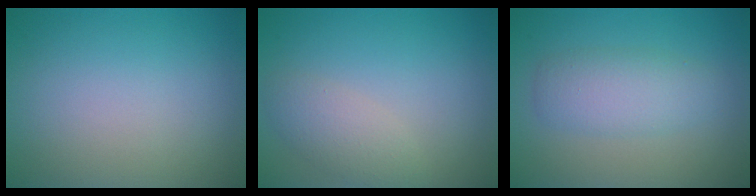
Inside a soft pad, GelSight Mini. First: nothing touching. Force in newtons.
{"total": 2.5, "press": 2.5, "slide": 0.0}
{"total": 2.3, "press": 2.3, "slide": 0.2}